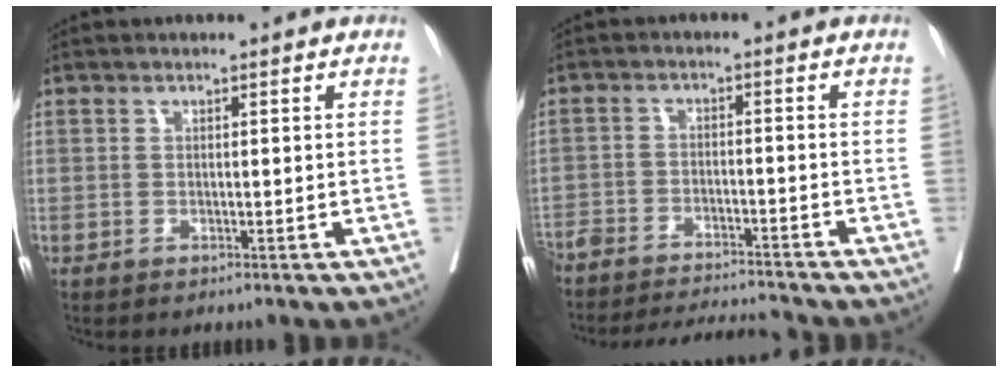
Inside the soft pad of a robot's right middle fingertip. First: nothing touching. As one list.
[{"total": 14.1, "force": [-13.5, 0.7, 4.1], "torque": [-0.073, -0.006, -0.201]}]